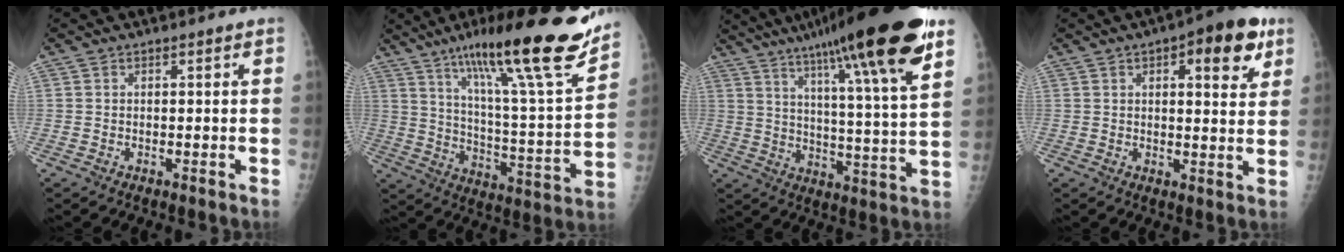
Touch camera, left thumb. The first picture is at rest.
{"total": 25.8, "force": [17.8, 3.1, 18.4], "torque": [-0.266, -0.066, 0.281]}
{"total": 25.2, "force": [16.0, 2.5, 19.3], "torque": [-0.285, -0.044, 0.239]}
{"total": 11.3, "force": [5.1, 4.5, 9.0], "torque": [-0.083, -0.009, 0.059]}